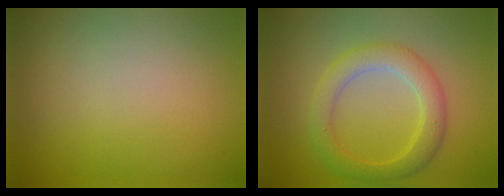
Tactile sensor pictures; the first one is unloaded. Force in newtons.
{"total": 3.5, "press": 3.5, "slide": 0.0}